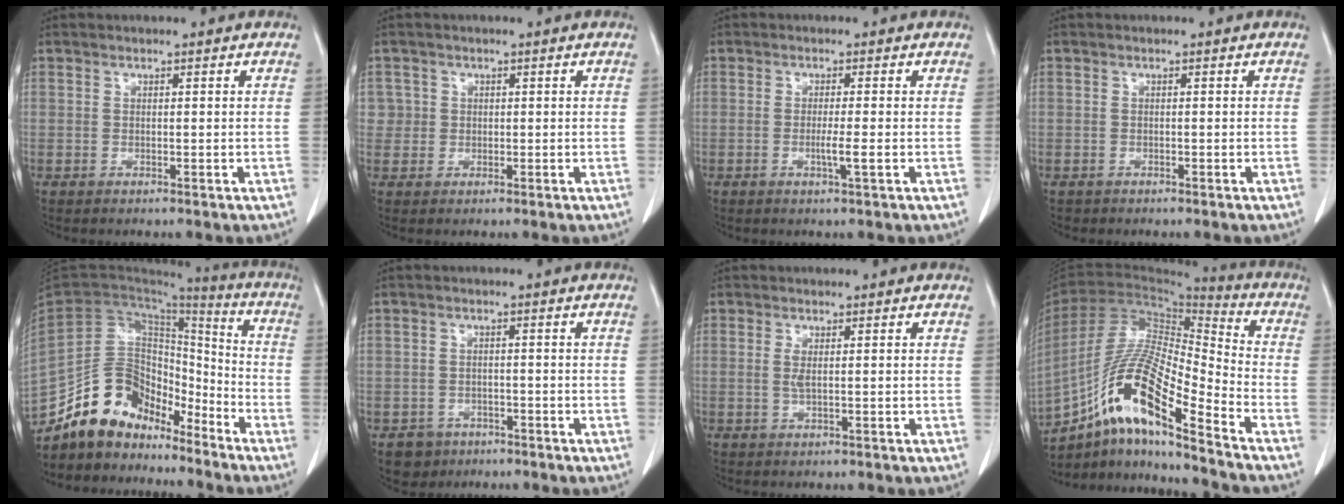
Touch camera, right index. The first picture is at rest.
{"total": 2.3, "force": [0.6, 2.2, -0.2], "torque": [0.025, 0.008, 0.007]}
{"total": 2.2, "force": [-0.5, -0.3, 2.1], "torque": [-0.039, -0.003, -0.007]}
{"total": 0.6, "force": [-0.5, 0.4, -0.1], "torque": [-0.012, 0.002, -0.011]}
{"total": 15.0, "force": [-12.3, 6.9, 5.0], "torque": [-0.088, 0.054, -0.224]}
{"total": 3.7, "force": [-2.2, 3.0, 0.1], "torque": [-0.002, 0.011, -0.033]}
{"total": 1.2, "force": [0.3, 0.2, 1.2], "torque": [-0.028, 0.000, 0.006]}
{"total": 16.2, "force": [-10.3, 1.8, 12.4], "torque": [-0.246, 0.000, -0.185]}